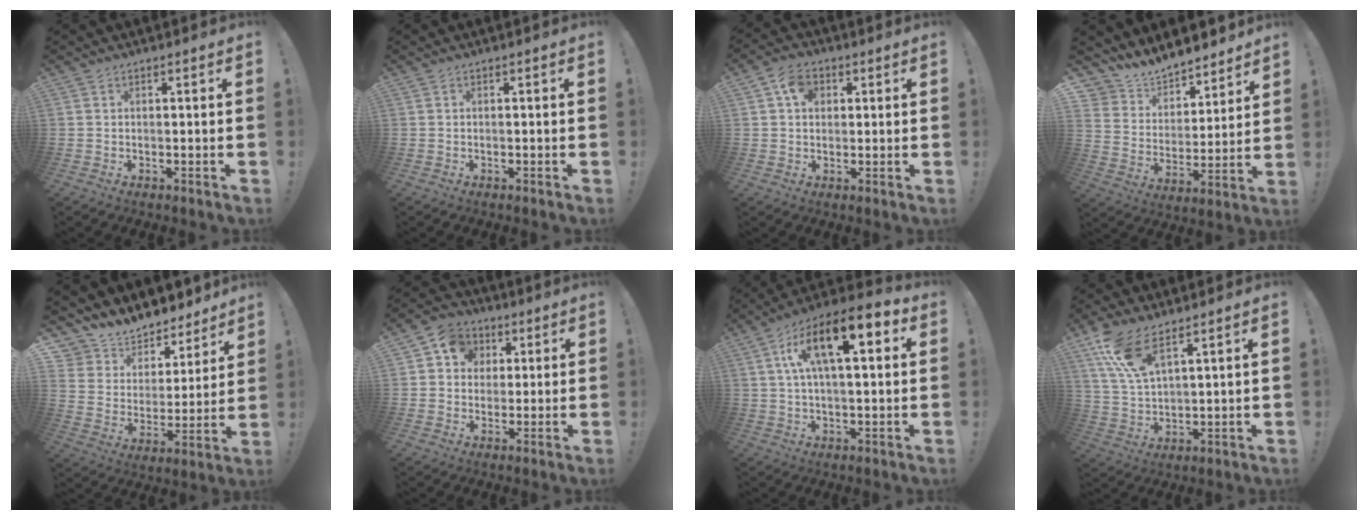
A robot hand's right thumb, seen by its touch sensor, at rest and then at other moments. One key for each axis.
{"total": 0.0}
{"total": 7.0, "fx": 2.3, "fy": 5.5, "fz": 3.6, "tx": -0.047, "ty": 0.001, "tz": 0.042}
{"total": 8.7, "fx": 8.1, "fy": 3.1, "fz": -0.2, "tx": -0.017, "ty": -0.082, "tz": 0.152}
{"total": 8.1, "fx": 7.3, "fy": 3.6, "fz": 0.1, "tx": -0.020, "ty": -0.077, "tz": 0.135}
{"total": 8.0, "fx": 1.6, "fy": 7.5, "fz": 2.3, "tx": -0.025, "ty": 0.002, "tz": 0.035}
{"total": 15.8, "fx": 5.6, "fy": 5.9, "fz": 13.5, "tx": -0.236, "ty": -0.006, "tz": 0.091}
{"total": 11.0, "fx": 7.7, "fy": 3.9, "fz": 6.9, "tx": -0.133, "ty": -0.033, "tz": 0.145}